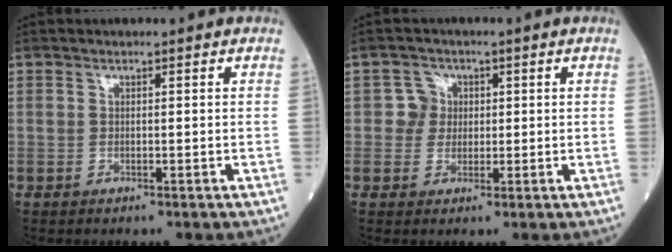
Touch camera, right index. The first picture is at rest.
{"total": 3.0, "force": [0.3, 3.0, 0.0], "torque": [0.009, 0.008, 0.002]}